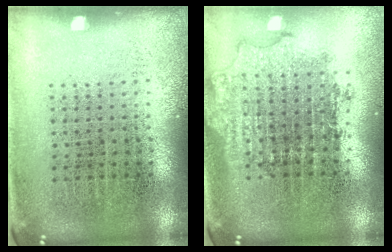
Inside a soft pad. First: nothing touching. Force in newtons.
{"total": 1.8, "press": 1.4, "slide": 1.1}